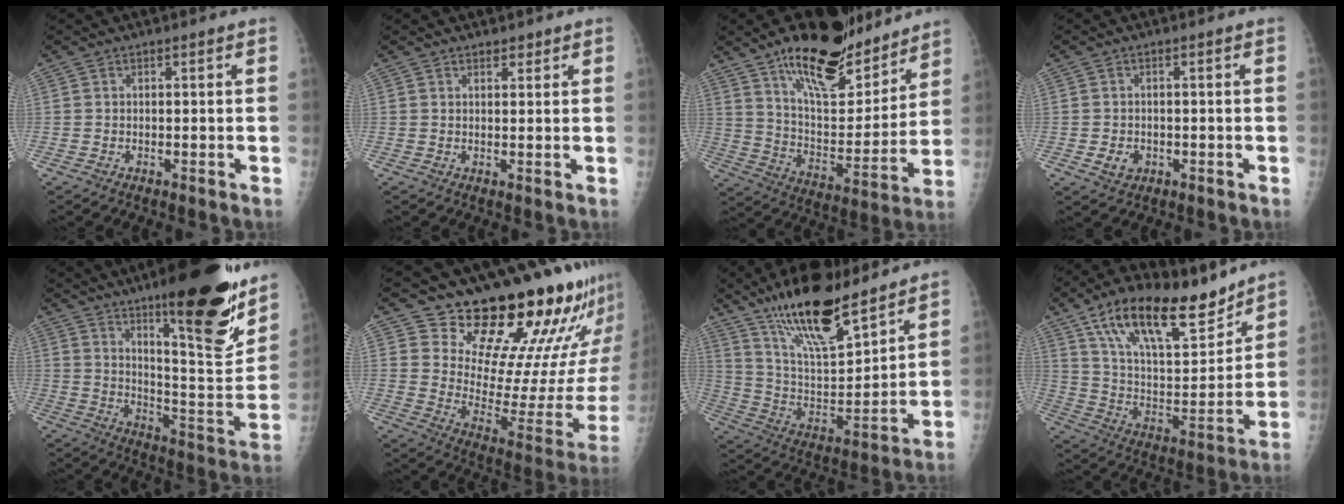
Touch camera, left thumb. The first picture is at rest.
{"total": 1.6, "force": [1.3, 0.8, 0.5], "torque": [0.003, -0.008, 0.017]}
{"total": 22.0, "force": [15.5, 8.5, 13.1], "torque": [-0.155, -0.084, 0.256]}
{"total": 2.9, "force": [-0.7, 2.4, 1.4], "torque": [-0.015, 0.001, -0.003]}
{"total": 24.3, "force": [14.7, 5.2, 18.6], "torque": [-0.236, -0.080, 0.229]}
{"total": 23.2, "force": [19.2, 7.7, 10.5], "torque": [-0.109, -0.161, 0.259]}
{"total": 20.6, "force": [15.2, 5.9, 12.6], "torque": [-0.189, -0.075, 0.274]}
{"total": 22.6, "force": [15.6, 8.6, 13.9], "torque": [-0.197, -0.060, 0.271]}